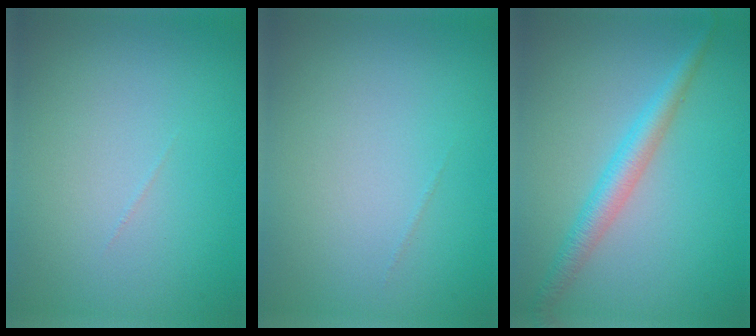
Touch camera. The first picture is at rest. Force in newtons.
{"total": 0.0}
{"total": 3.0, "press": 3.0, "slide": 0.0}